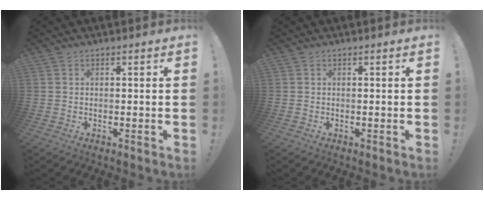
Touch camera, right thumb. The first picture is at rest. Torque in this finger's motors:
{"motor_torque": [-0.20, -0.04, 0.00, 0.00, 0.00]}